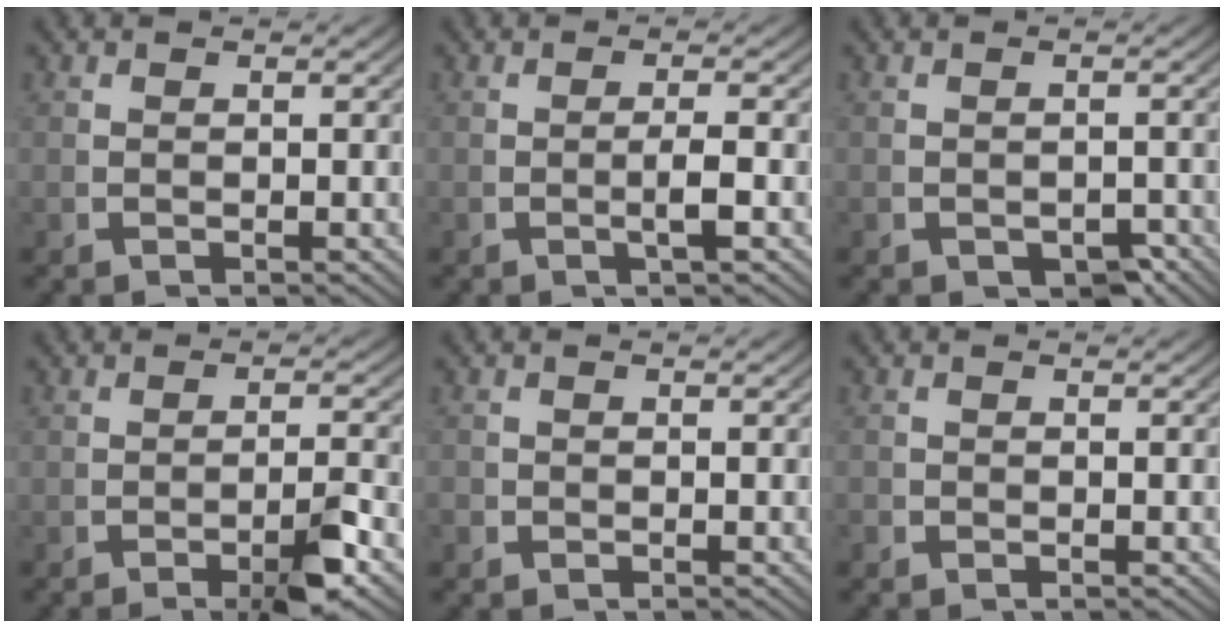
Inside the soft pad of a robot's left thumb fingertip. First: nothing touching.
{"total": 1.9, "force": [-0.3, 0.5, 1.9], "torque": [-0.036, 0.003, -0.008]}
{"total": 2.2, "force": [-1.2, 1.3, 1.2], "torque": [-0.015, -0.014, -0.013]}
{"total": 4.1, "force": [-2.0, 0.9, 3.5], "torque": [-0.046, -0.001, -0.035]}
{"total": 0.7, "force": [-0.3, 0.6, 0.0], "torque": [-0.002, -0.006, -0.008]}
{"total": 0.5, "force": [-0.3, 0.4, -0.1], "torque": [0.000, -0.007, -0.008]}